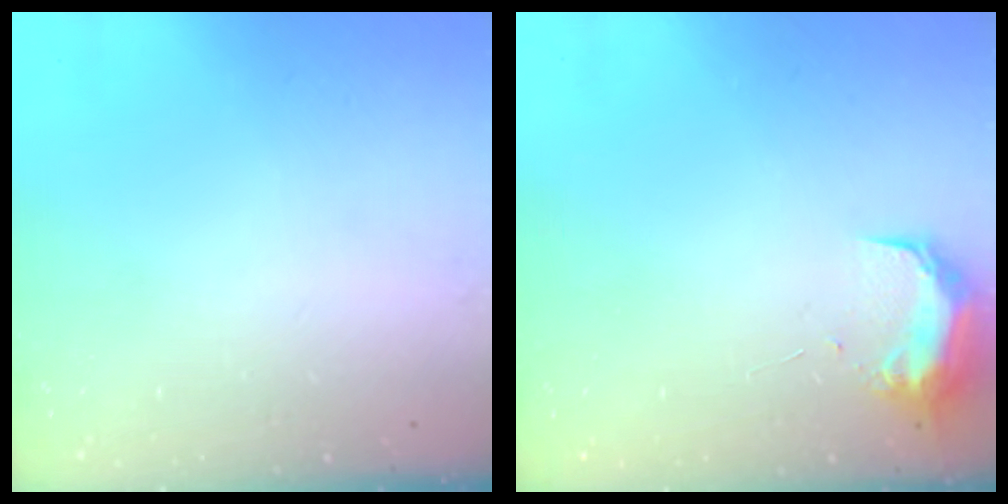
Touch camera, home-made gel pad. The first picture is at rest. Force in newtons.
{"total": 9.8, "press": 9.7, "slide": 0.7}